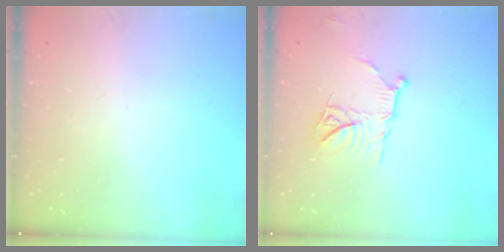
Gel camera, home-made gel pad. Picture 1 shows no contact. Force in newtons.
{"total": 10.8, "press": 10.8, "slide": 0.4}